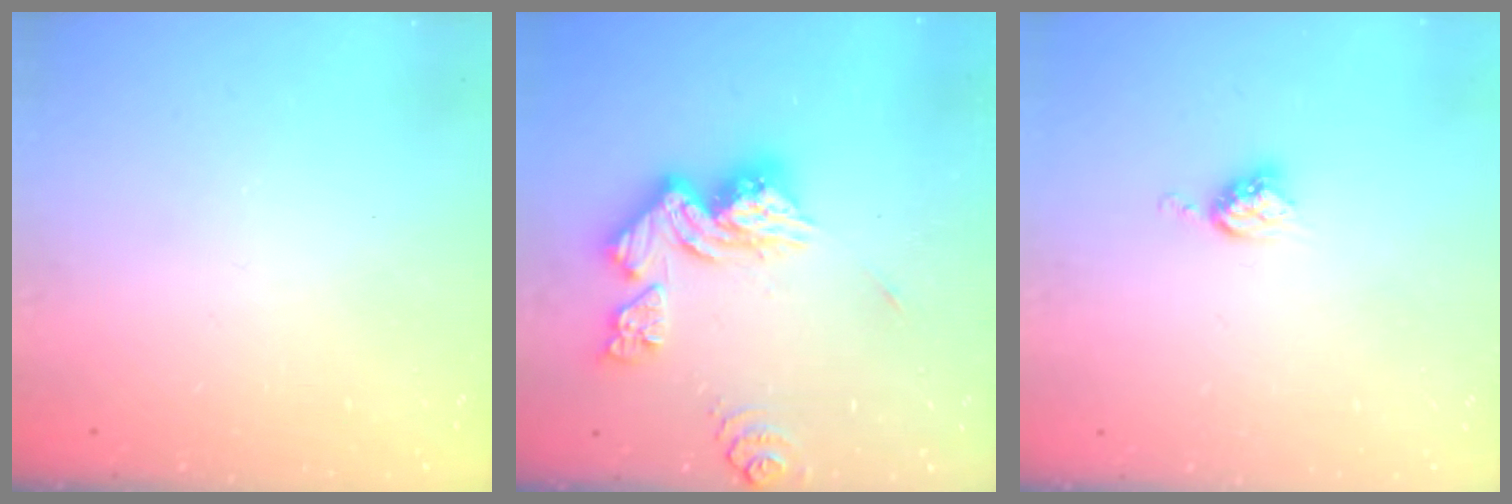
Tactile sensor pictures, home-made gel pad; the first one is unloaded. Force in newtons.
{"total": 14.6, "press": 14.5, "slide": 1.5}
{"total": 5.8, "press": 5.8, "slide": 0.3}